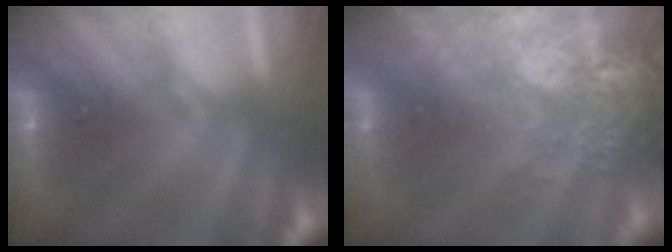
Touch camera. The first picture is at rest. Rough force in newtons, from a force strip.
{"total": 5.5}